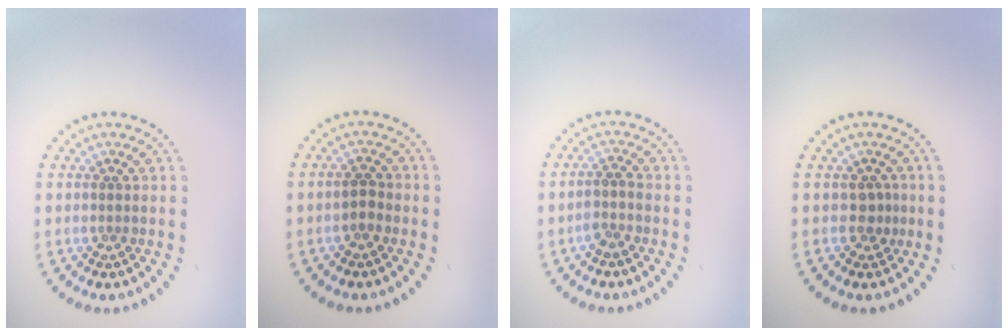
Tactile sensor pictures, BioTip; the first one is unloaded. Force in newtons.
{"total": 1.5, "press": 1.4, "slide": 0.4}
{"total": 1.6, "press": 1.4, "slide": 0.8}
{"total": 1.4, "press": 1.1, "slide": 0.7}